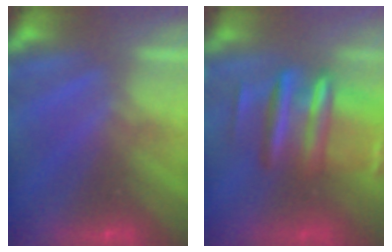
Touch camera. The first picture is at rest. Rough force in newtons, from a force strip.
{"total": 9.4}